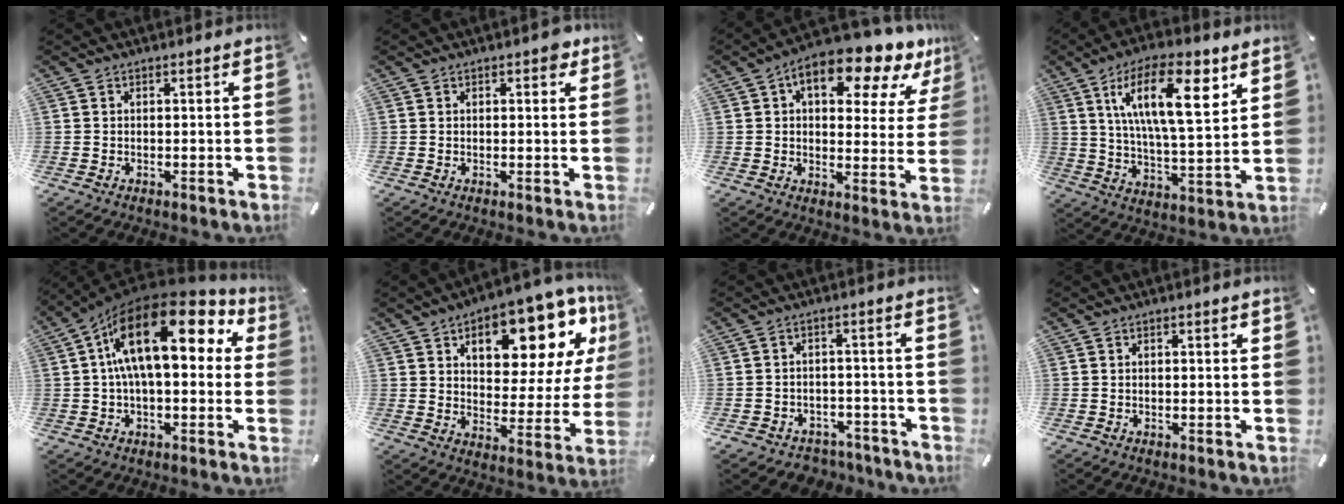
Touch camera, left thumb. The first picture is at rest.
{"total": 2.1, "force": [1.1, 1.1, 1.4], "torque": [-0.014, -0.001, 0.015]}
{"total": 14.3, "force": [8.6, 6.6, 9.4], "torque": [-0.127, -0.049, 0.138]}
{"total": 18.8, "force": [8.5, 7.1, 15.2], "torque": [-0.247, -0.019, 0.134]}
{"total": 19.9, "force": [5.5, 9.1, 16.8], "torque": [-0.289, -0.026, 0.084]}
{"total": 18.5, "force": [10.9, 9.2, 11.8], "torque": [-0.156, -0.075, 0.177]}
{"total": 4.0, "force": [-2.6, 2.8, 0.8], "torque": [-0.020, 0.013, -0.052]}
{"total": 0.9, "force": [0.3, 0.3, 0.8], "torque": [-0.014, 0.004, 0.004]}